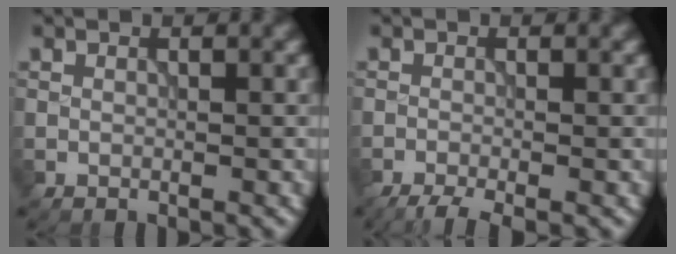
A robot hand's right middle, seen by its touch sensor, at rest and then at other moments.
{"total": 3.0, "force": [-2.3, 0.5, 1.8], "torque": [-0.032, -0.007, -0.050]}